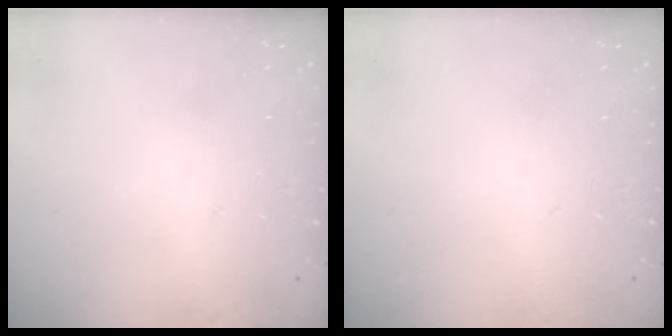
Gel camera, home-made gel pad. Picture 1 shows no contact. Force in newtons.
{"total": 0.0}